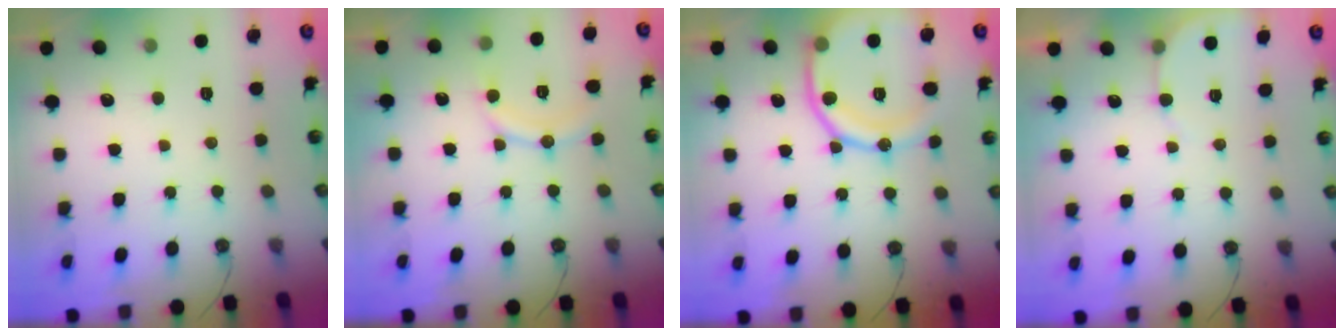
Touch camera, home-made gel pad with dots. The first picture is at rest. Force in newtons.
{"total": 9.8, "press": 9.8, "slide": 0.9}
{"total": 17.4, "press": 17.2, "slide": 2.1}
{"total": 3.6, "press": 3.5, "slide": 1.1}